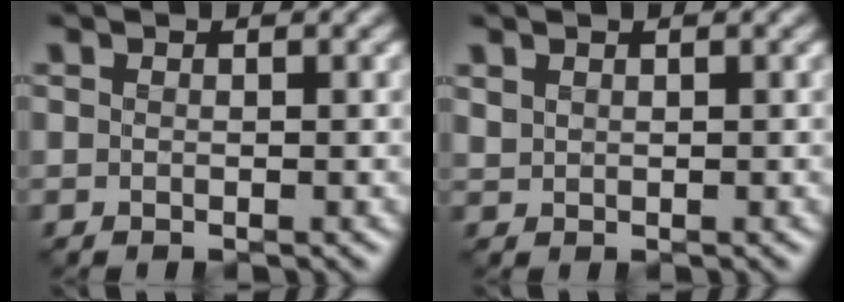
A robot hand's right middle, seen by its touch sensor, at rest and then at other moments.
{"total": 0.7, "force": [0.6, 0.3, 0.1], "torque": [-0.008, 0.001, 0.018]}